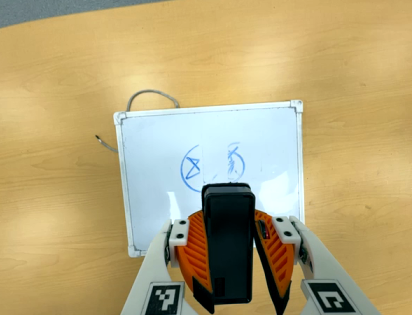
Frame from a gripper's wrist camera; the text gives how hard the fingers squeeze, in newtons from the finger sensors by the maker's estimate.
{"total": 8.1, "left": 7.8, "right": 8.4}